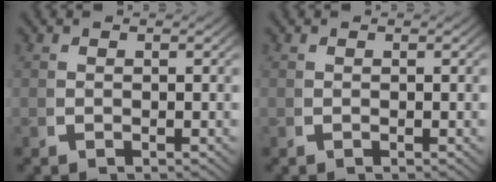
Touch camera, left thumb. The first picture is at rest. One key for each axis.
{"total": 0.0}